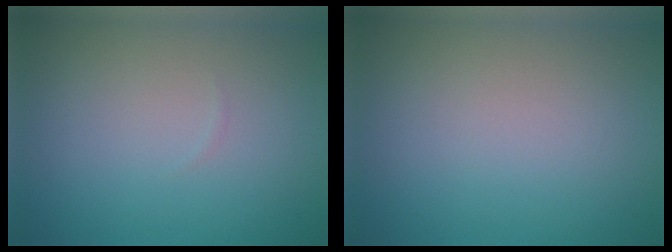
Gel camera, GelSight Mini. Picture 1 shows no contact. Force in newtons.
{"total": 0.0}